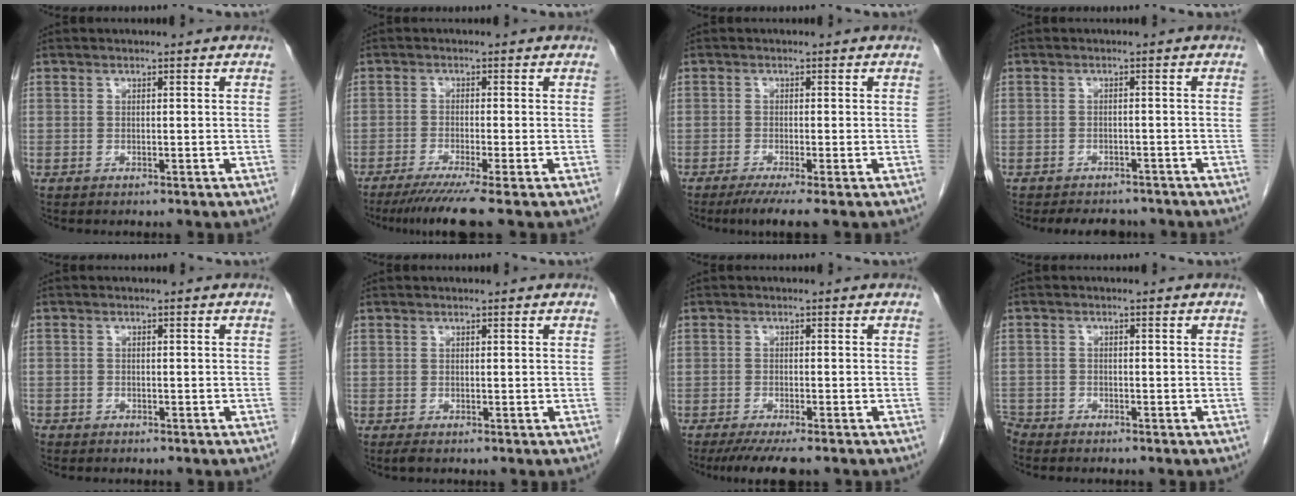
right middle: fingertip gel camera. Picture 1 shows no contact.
{"total": 6.9, "force": [-5.2, -1.4, 4.3], "torque": [-0.061, -0.024, -0.087]}
{"total": 3.8, "force": [-2.6, -0.3, 2.8], "torque": [-0.045, -0.013, -0.048]}
{"total": 6.1, "force": [-5.4, 2.4, 1.6], "torque": [-0.021, -0.001, -0.067]}
{"total": 2.4, "force": [-2.0, 1.1, 0.7], "torque": [-0.011, 0.000, -0.025]}
{"total": 0.7, "force": [-0.6, 0.1, 0.5], "torque": [-0.013, -0.003, -0.009]}
{"total": 7.6, "force": [-6.1, 0.9, 4.4], "torque": [-0.063, -0.015, -0.093]}
{"total": 4.5, "force": [-4.1, 1.6, 0.8], "torque": [-0.007, -0.006, -0.071]}